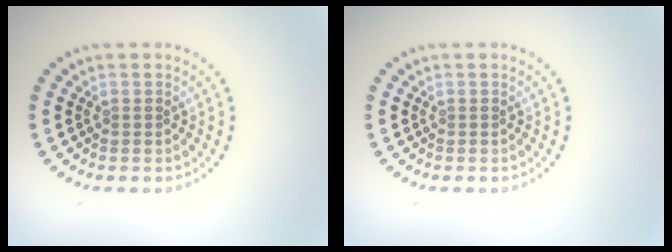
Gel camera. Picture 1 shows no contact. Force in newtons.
{"total": 0.0}